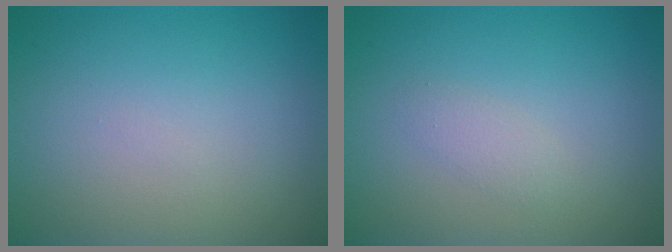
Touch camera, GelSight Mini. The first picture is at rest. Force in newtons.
{"total": 1.2, "press": 1.2, "slide": 0.0}